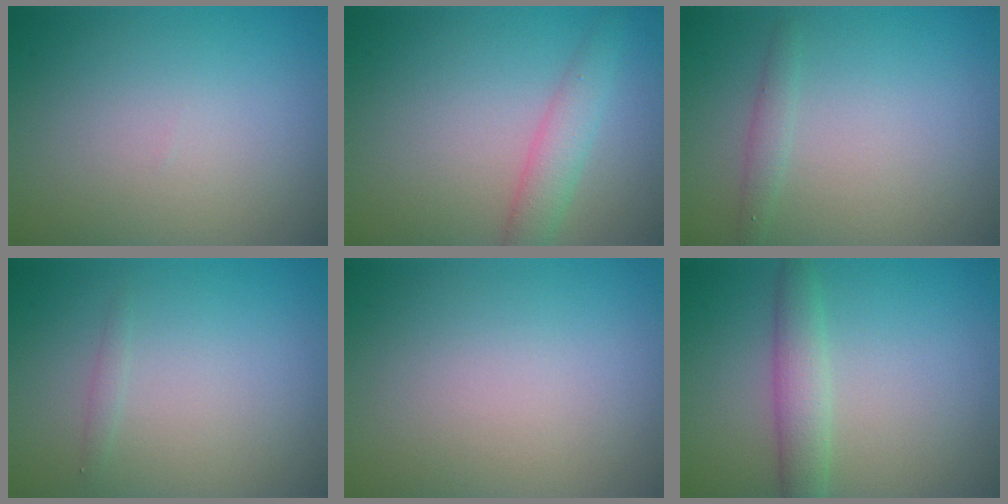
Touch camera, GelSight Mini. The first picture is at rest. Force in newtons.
{"total": 2.8, "press": 2.8, "slide": 0.1}
{"total": 1.3, "press": 1.3, "slide": 0.0}
{"total": 0.6, "press": 0.6, "slide": 0.0}
{"total": 0.0}
{"total": 2.9, "press": 2.9, "slide": 0.2}